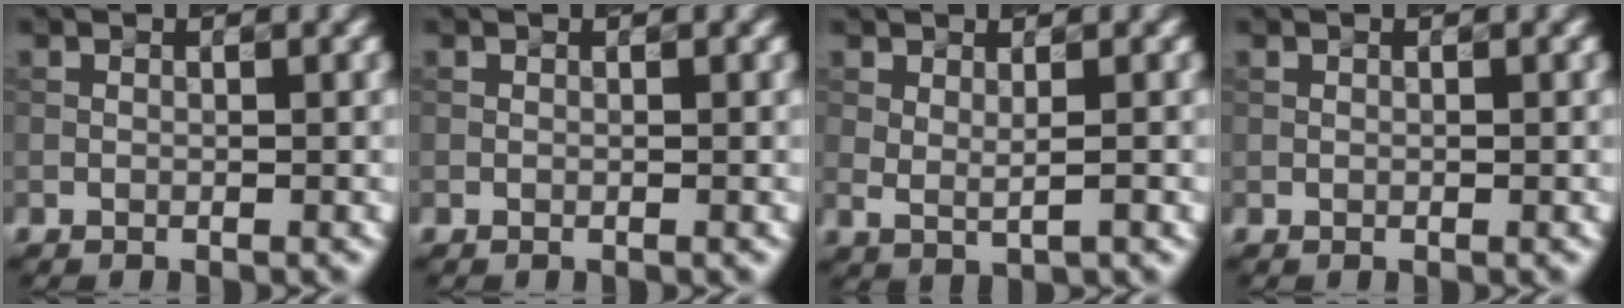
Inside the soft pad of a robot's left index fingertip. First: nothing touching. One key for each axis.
{"total": 0.0}
{"total": 1.4, "fx": 0.5, "fy": 0.4, "fz": 1.2, "tx": -0.022, "ty": -0.007, "tz": 0.014}
{"total": 0.0}